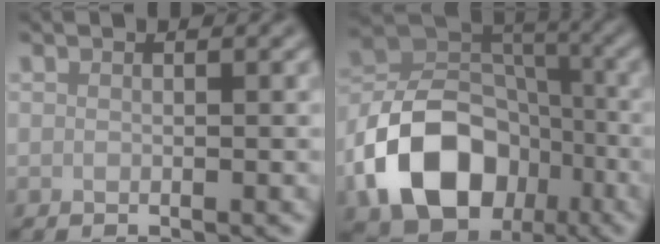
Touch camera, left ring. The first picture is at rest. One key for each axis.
{"total": 12.3, "fx": -5.0, "fy": 8.7, "fz": 7.1, "tx": -0.130, "ty": 0.001, "tz": -0.097}